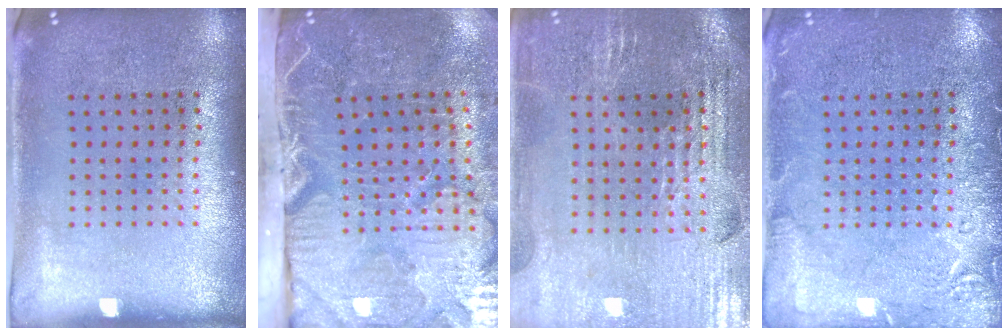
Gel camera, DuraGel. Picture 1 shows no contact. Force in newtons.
{"total": 5.3, "press": 4.4, "slide": 3.0}
{"total": 2.9, "press": 2.8, "slide": 0.5}
{"total": 2.9, "press": 2.9, "slide": 0.4}